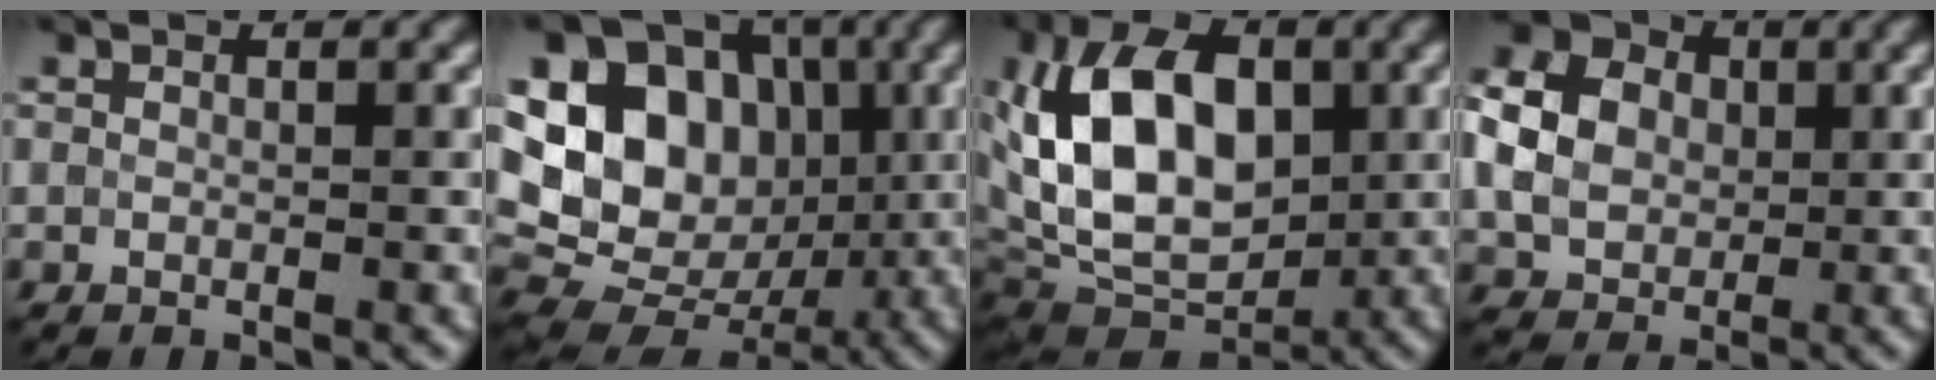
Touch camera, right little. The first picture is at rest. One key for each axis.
{"total": 15.7, "fx": 2.6, "fy": 13.3, "fz": 8.0, "tx": -0.167, "ty": 0.037, "tz": 0.036}
{"total": 12.3, "fx": 1.5, "fy": 7.7, "fz": 9.5, "tx": -0.172, "ty": 0.012, "tz": 0.019}
{"total": 6.8, "fx": 0.6, "fy": 5.5, "fz": 4.0, "tx": -0.103, "ty": 0.012, "tz": 0.013}